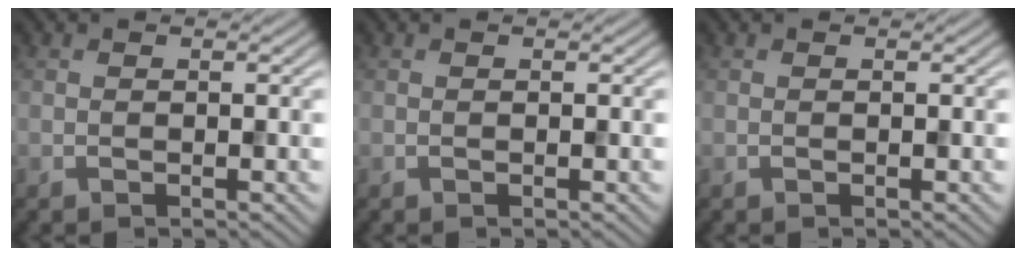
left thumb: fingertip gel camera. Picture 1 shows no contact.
{"total": 0.0}
{"total": 0.0}